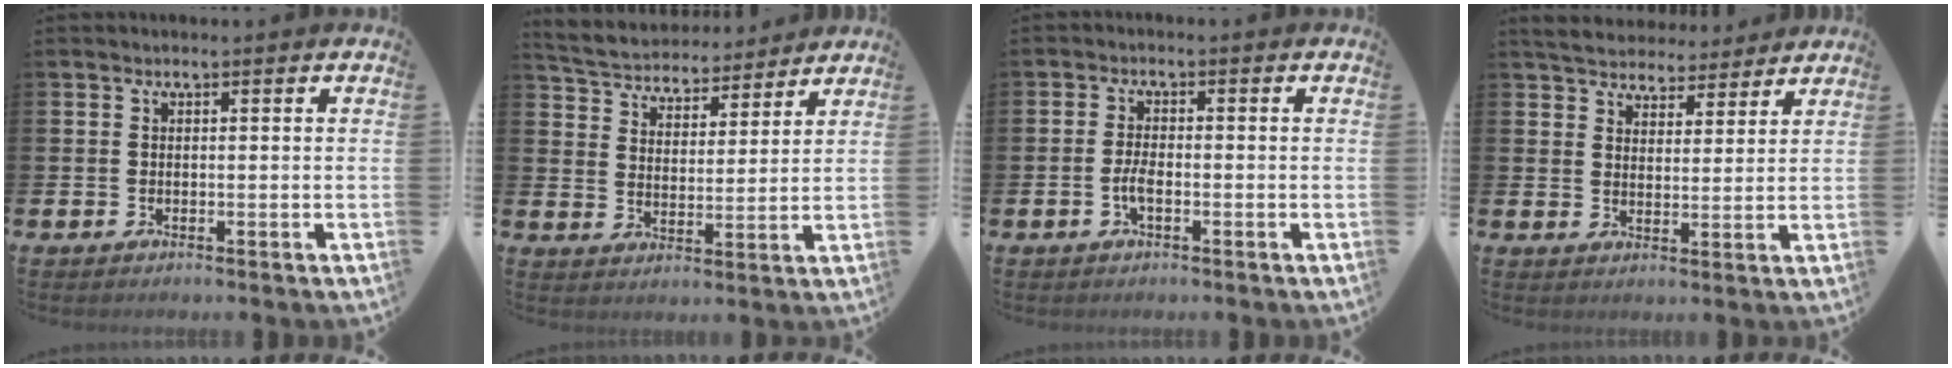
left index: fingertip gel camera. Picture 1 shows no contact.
{"total": 4.6, "force": [4.5, 1.3, -0.2], "torque": [-0.029, -0.037, 0.075]}
{"total": 2.4, "force": [-0.8, 0.8, 2.1], "torque": [-0.052, 0.003, -0.017]}
{"total": 4.9, "force": [4.7, 1.3, -0.1], "torque": [-0.020, -0.031, 0.084]}